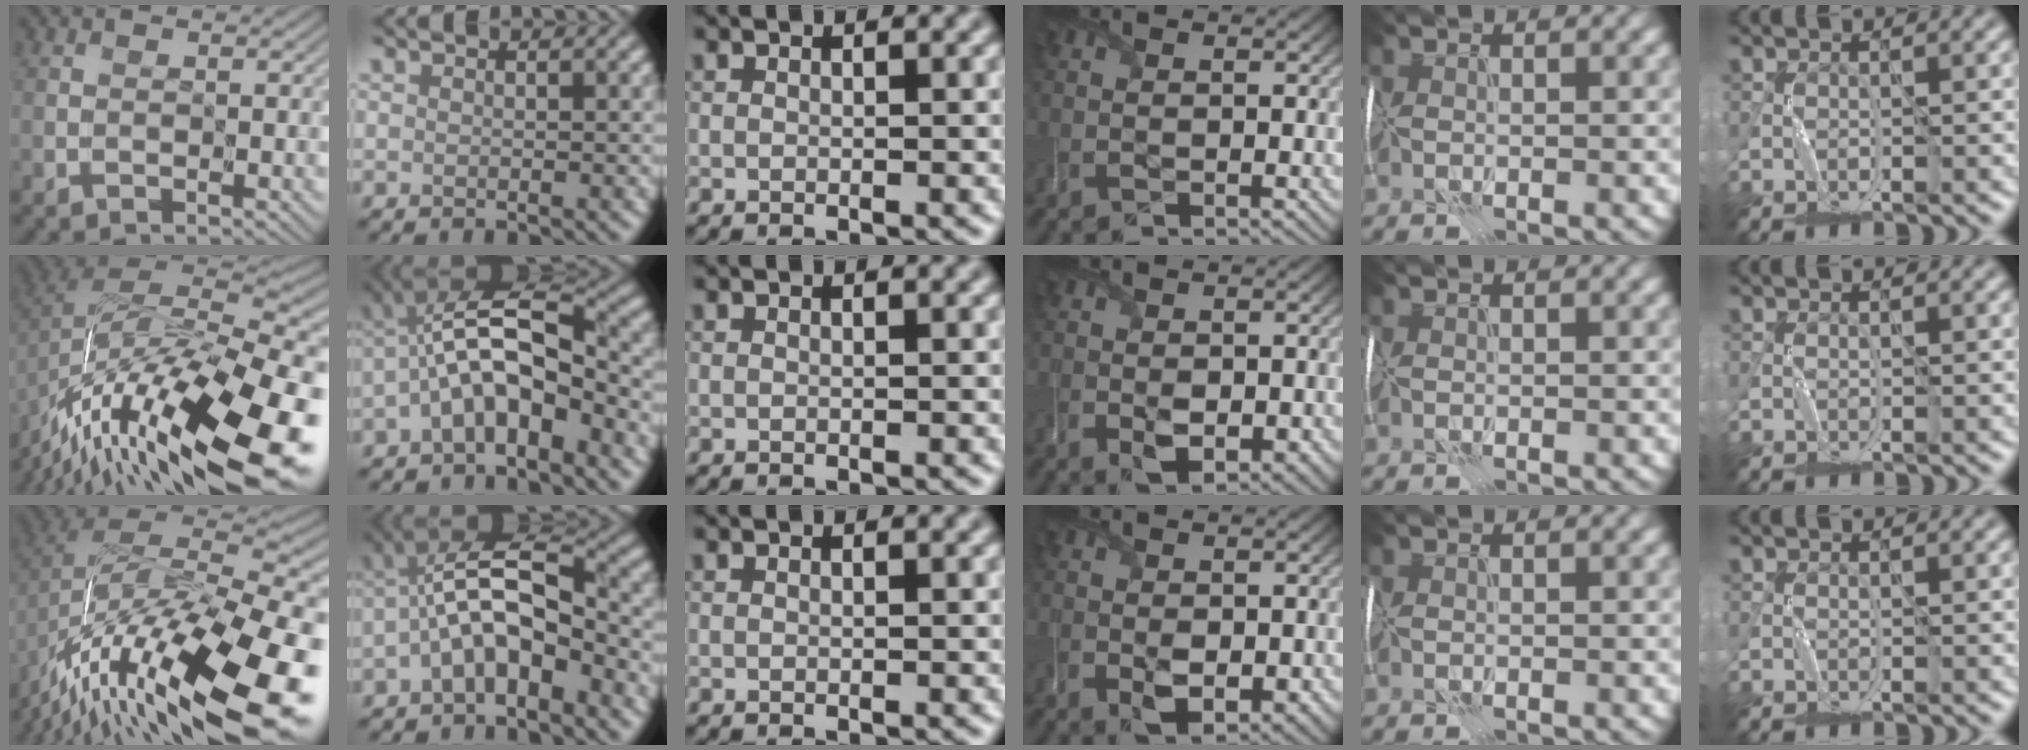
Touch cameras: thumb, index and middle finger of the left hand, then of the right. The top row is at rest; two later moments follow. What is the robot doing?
{"motion": "wrap", "object": "thread"}